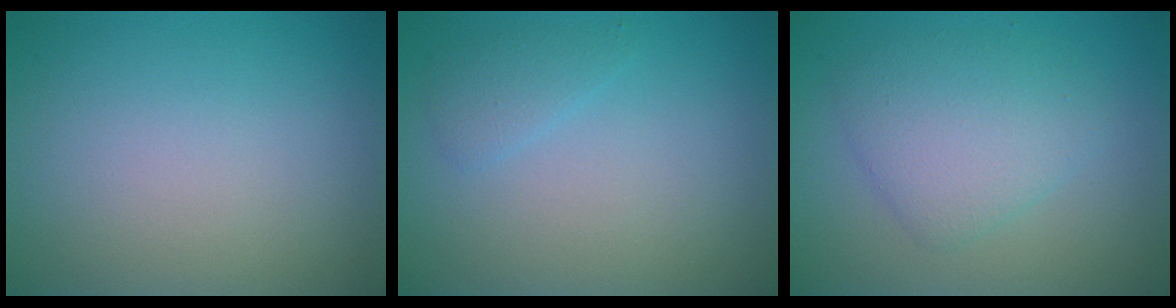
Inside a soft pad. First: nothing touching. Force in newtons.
{"total": 1.3, "press": 1.3, "slide": 0.0}
{"total": 3.8, "press": 3.8, "slide": 0.1}